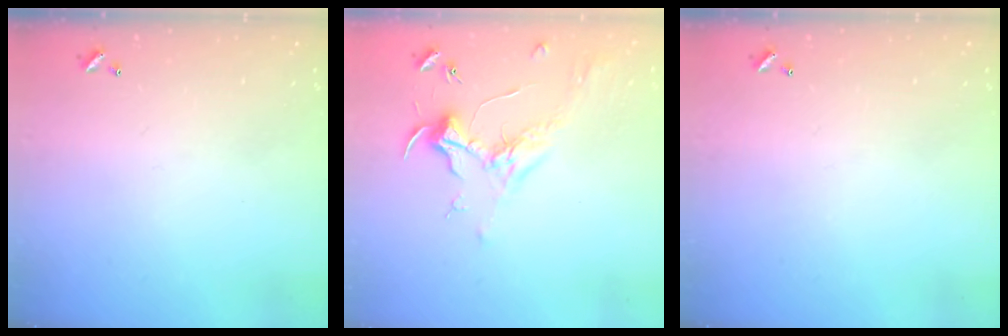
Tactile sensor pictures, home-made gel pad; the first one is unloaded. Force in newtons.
{"total": 1.8, "press": 1.7, "slide": 0.8}
{"total": 0.0}